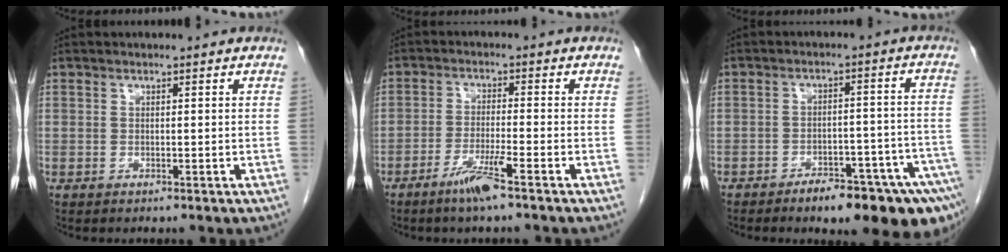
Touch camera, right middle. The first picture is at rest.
{"total": 5.1, "force": [-3.4, -0.4, 3.8], "torque": [-0.072, -0.009, -0.069]}
{"total": 14.1, "force": [-10.2, 2.8, 9.3], "torque": [-0.057, 0.029, -0.136]}